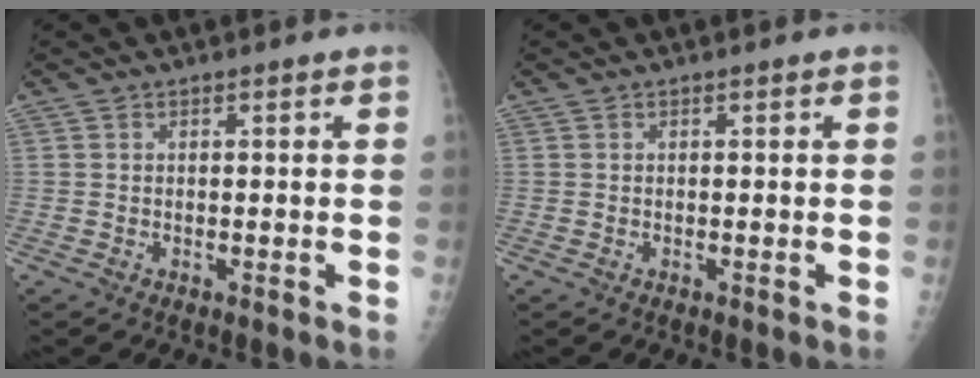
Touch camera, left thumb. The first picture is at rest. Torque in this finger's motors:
{"motor_torque": [0.00, 0.00, -0.01, -0.01, 0.00]}